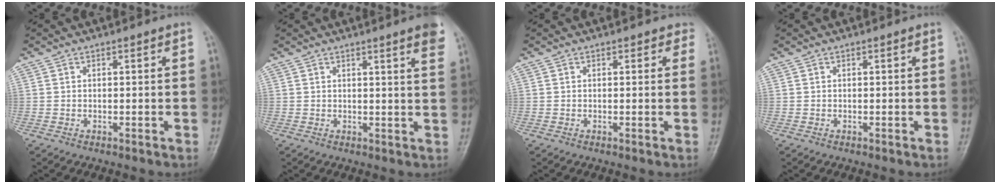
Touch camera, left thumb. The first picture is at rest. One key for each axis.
{"total": 5.6, "fx": 3.9, "fy": 0.3, "fz": 4.0, "tx": -0.042, "ty": -0.013, "tz": 0.038}
{"total": 1.7, "fx": 1.2, "fy": 1.1, "fz": 0.4, "tx": 0.018, "ty": -0.004, "tz": 0.000}
{"total": 0.0}